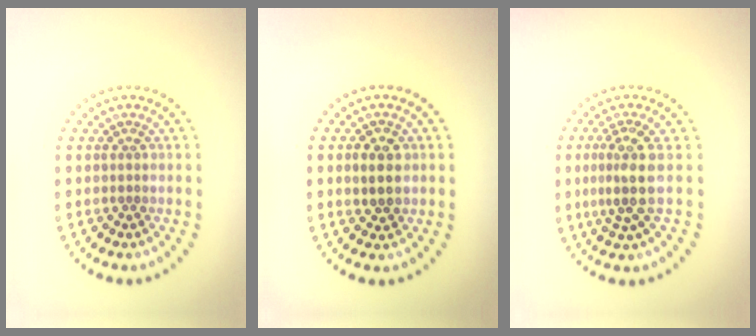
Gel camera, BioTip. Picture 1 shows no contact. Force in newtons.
{"total": 2.6, "press": 2.6, "slide": 0.3}
{"total": 3.2, "press": 2.6, "slide": 1.8}